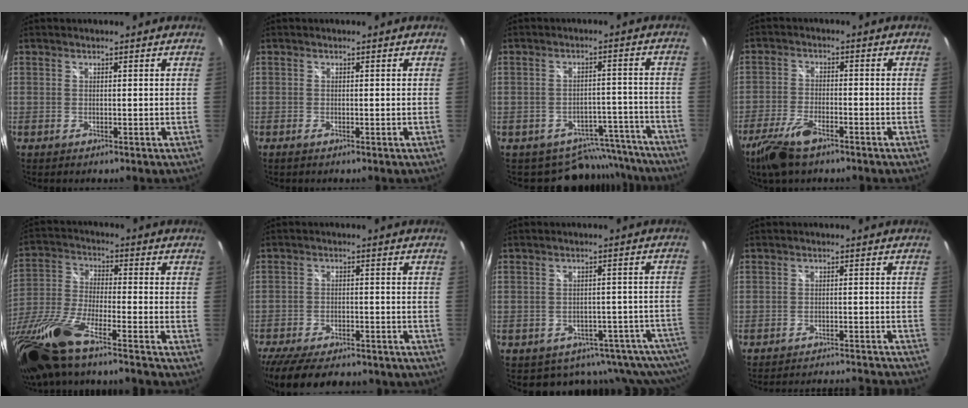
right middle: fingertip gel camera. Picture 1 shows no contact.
{"total": 0.5, "force": [-0.4, 0.1, 0.3], "torque": [-0.007, -0.002, -0.009]}
{"total": 10.5, "force": [-9.3, 4.8, 0.7], "torque": [-0.002, 0.042, -0.106]}
{"total": 8.9, "force": [-6.1, 3.1, 5.7], "torque": [-0.142, -0.017, -0.120]}
{"total": 19.6, "force": [-15.0, 1.7, 12.5], "torque": [-0.256, -0.060, -0.285]}
{"total": 18.2, "force": [-14.6, 6.4, 8.9], "torque": [-0.192, -0.034, -0.214]}
{"total": 14.6, "force": [-12.8, 5.8, 3.9], "torque": [-0.036, 0.008, -0.156]}
{"total": 16.4, "force": [-15.5, 1.2, 5.2], "torque": [-0.097, 0.003, -0.202]}